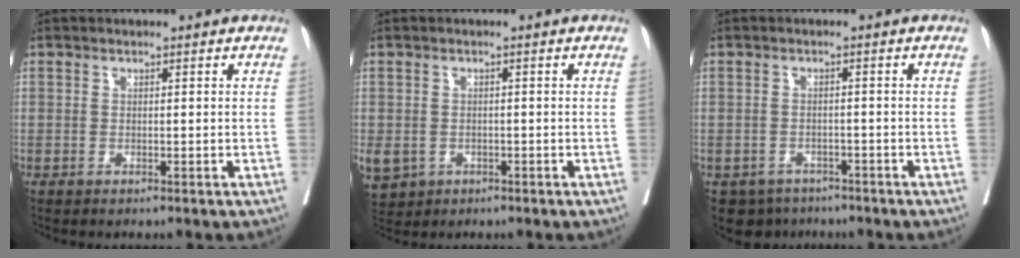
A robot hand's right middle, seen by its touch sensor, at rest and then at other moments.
{"total": 12.2, "force": [-4.9, 10.0, 5.0], "torque": [-0.161, -0.009, -0.062]}
{"total": 4.8, "force": [-3.6, 3.2, 0.4], "torque": [-0.004, 0.000, -0.054]}